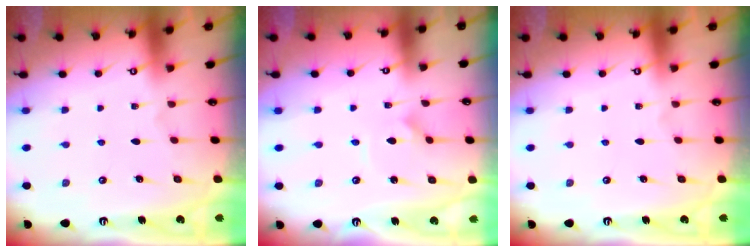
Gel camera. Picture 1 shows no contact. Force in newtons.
{"total": 2.4, "press": 2.4, "slide": 0.1}
{"total": 0.0}